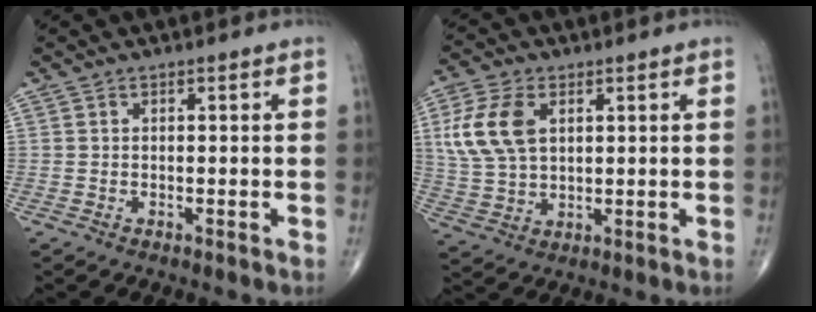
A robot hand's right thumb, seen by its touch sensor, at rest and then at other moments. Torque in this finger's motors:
{"motor_torque": [-0.62, 0.83, 0.90, 0.38, 0.14]}